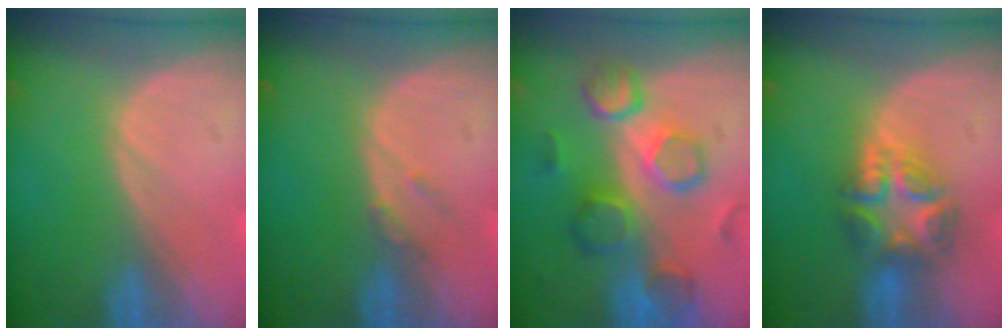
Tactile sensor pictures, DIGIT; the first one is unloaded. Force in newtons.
{"total": 1.2, "press": 1.2, "slide": 0.3}
{"total": 9.1, "press": 8.8, "slide": 2.0}
{"total": 7.1, "press": 6.3, "slide": 3.2}